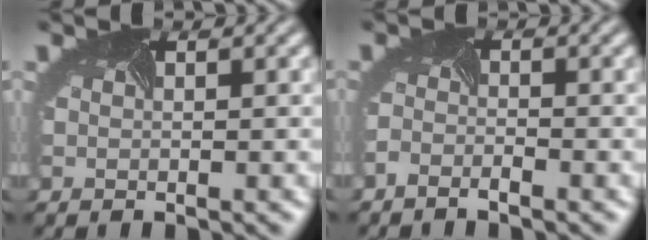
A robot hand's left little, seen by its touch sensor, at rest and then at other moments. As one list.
[{"total": 1.4, "force": [-1.3, 0.0, 0.3], "torque": [-0.014, -0.009, -0.031]}]